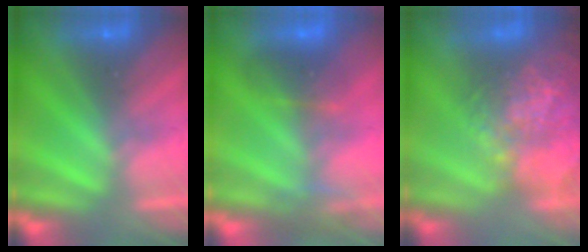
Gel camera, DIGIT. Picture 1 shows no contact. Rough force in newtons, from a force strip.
{"total": 3.2}
{"total": 7.3}